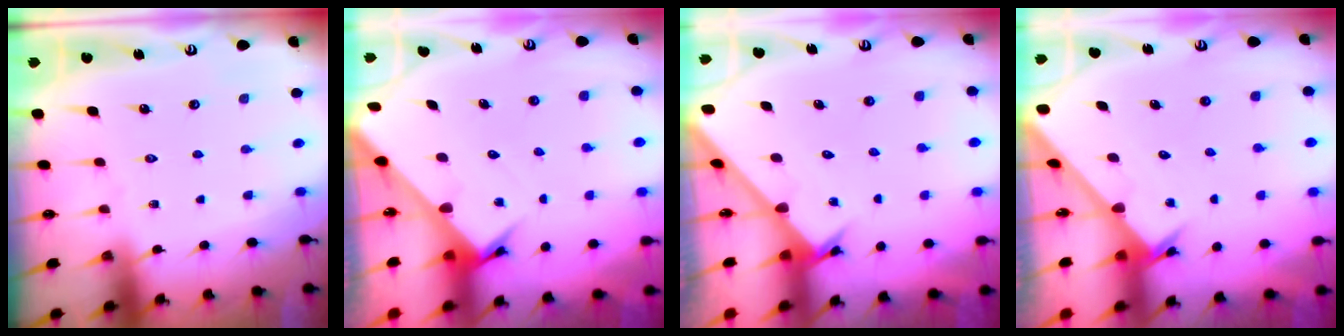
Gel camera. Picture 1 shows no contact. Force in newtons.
{"total": 3.3, "press": 3.3, "slide": 0.1}
{"total": 2.6, "press": 2.6, "slide": 0.3}
{"total": 2.4, "press": 2.4, "slide": 0.2}